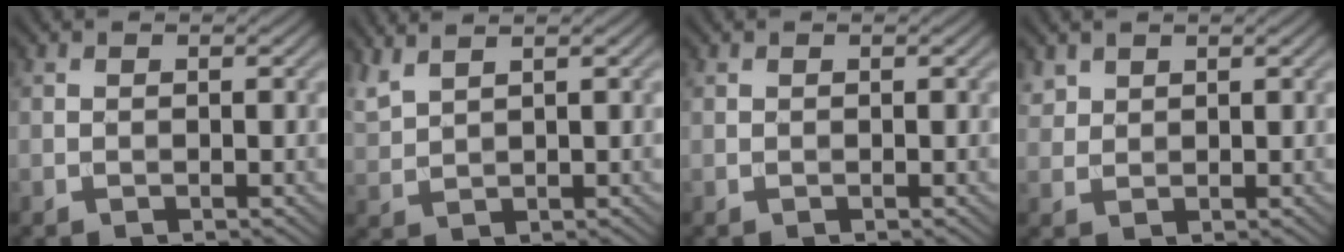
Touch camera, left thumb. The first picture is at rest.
{"total": 3.3, "force": [2.6, 0.7, 1.8], "torque": [-0.048, 0.012, 0.060]}
{"total": 0.0}
{"total": 1.8, "force": [1.5, 1.0, 0.4], "torque": [-0.016, 0.002, 0.035]}